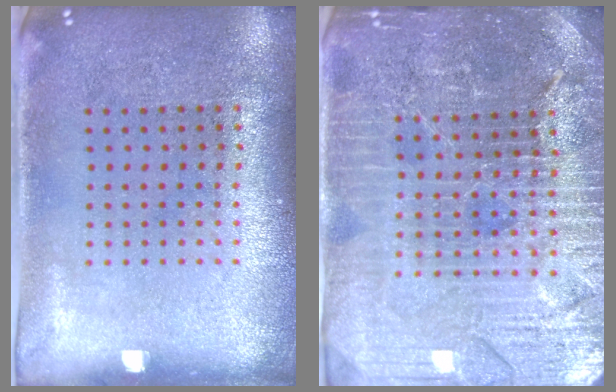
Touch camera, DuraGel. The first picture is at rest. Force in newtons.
{"total": 4.9, "press": 4.5, "slide": 1.8}